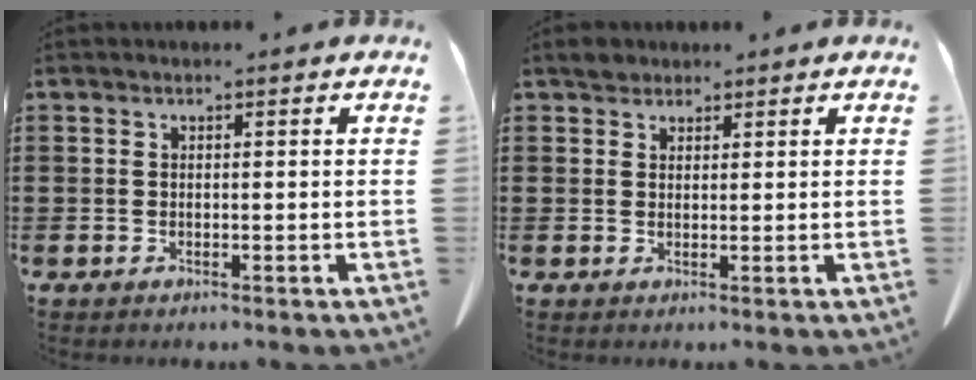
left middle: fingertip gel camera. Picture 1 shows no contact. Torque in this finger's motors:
{"motor_torque": [0.00, 0.00, 0.00, 0.00]}